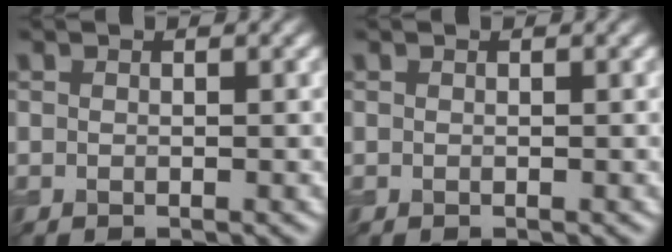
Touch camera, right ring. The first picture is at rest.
{"total": 0.0}